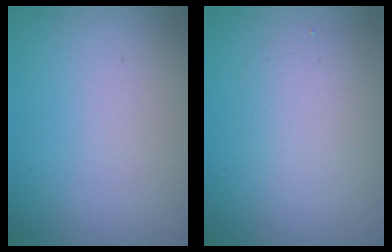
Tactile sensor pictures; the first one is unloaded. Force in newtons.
{"total": 2.6, "press": 2.6, "slide": 0.2}